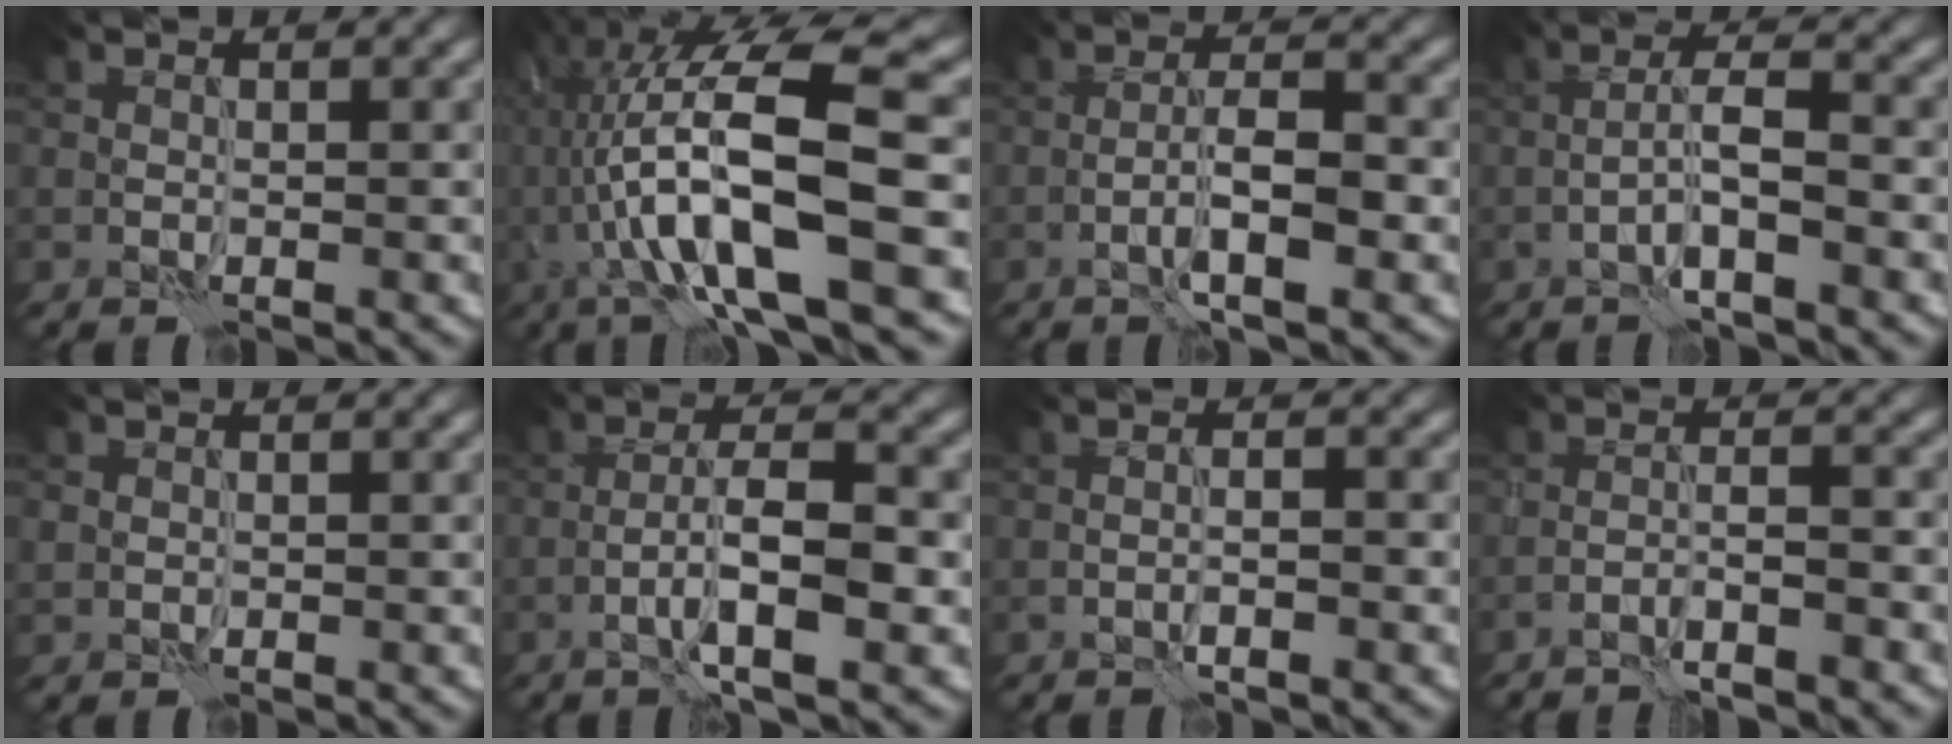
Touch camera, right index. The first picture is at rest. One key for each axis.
{"total": 16.7, "fx": -1.0, "fy": 4.8, "fz": 15.9, "tx": -0.281, "ty": 0.029, "tz": -0.003}
{"total": 4.5, "fx": -1.7, "fy": 1.0, "fz": 4.1, "tx": -0.073, "ty": 0.010, "tz": -0.035}
{"total": 3.6, "fx": -1.5, "fy": 0.5, "fz": 3.2, "tx": -0.061, "ty": 0.014, "tz": -0.036}
{"total": 0.9, "fx": 0.2, "fy": 0.8, "fz": 0.1, "tx": -0.001, "ty": 0.000, "tz": 0.004}
{"total": 5.8, "fx": -1.9, "fy": 1.4, "fz": 5.3, "tx": -0.098, "ty": 0.012, "tz": -0.036}
{"total": 1.5, "fx": -0.7, "fy": 0.3, "fz": 1.3, "tx": -0.013, "ty": 0.005, "tz": -0.019}
{"total": 2.5, "fx": -1.9, "fy": 0.2, "fz": 1.7, "tx": -0.028, "ty": 0.009, "tz": -0.043}